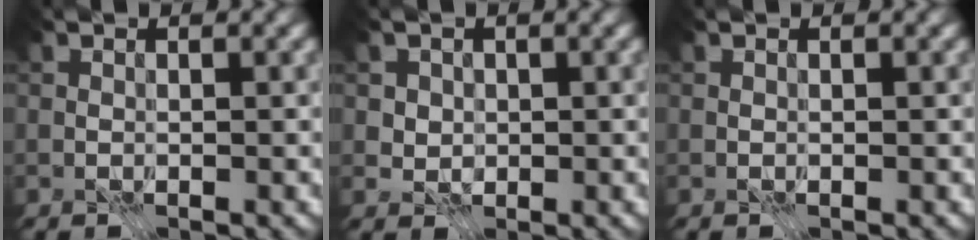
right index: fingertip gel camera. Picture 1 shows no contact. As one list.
[{"total": 2.0, "force": [0.6, 1.7, 0.7], "torque": [-0.022, -0.004, 0.024]}, {"total": 0.0}]